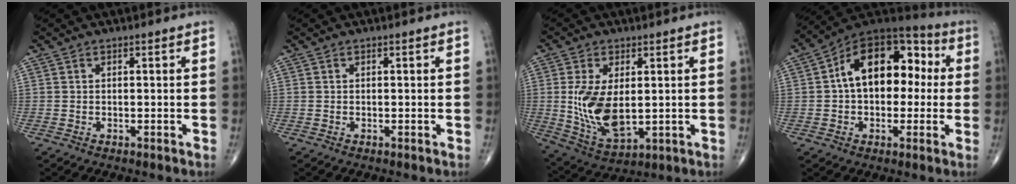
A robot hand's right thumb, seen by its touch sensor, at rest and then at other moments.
{"total": 0.0}
{"total": 12.5, "force": [0.6, 6.7, 10.5], "torque": [-0.198, -0.016, 0.031]}
{"total": 17.9, "force": [1.9, 11.3, 13.8], "torque": [-0.175, 0.049, 0.023]}